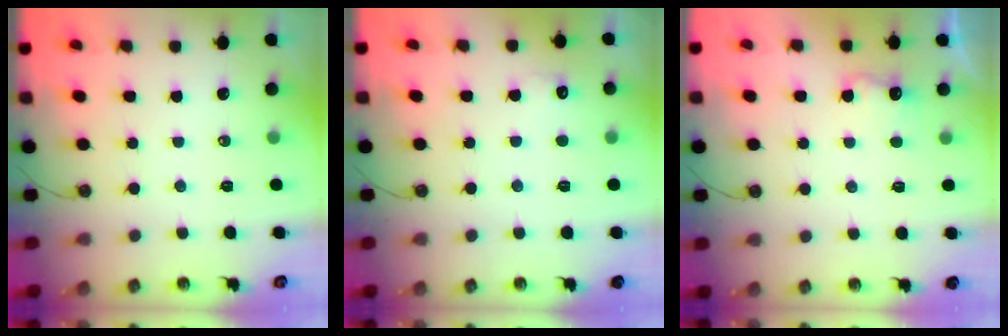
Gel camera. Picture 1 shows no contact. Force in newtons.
{"total": 5.0, "press": 4.8, "slide": 1.2}
{"total": 6.0, "press": 5.9, "slide": 1.1}